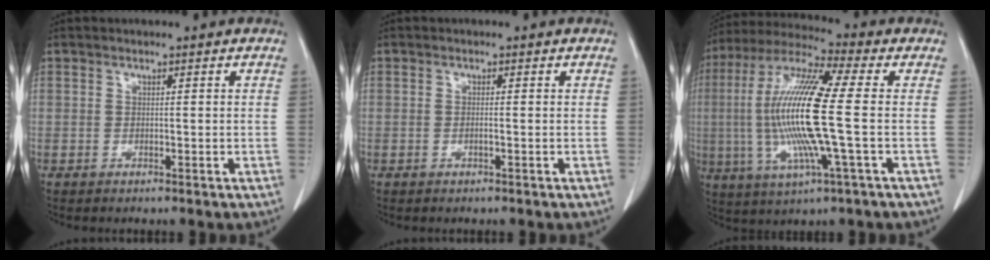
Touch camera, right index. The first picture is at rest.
{"total": 0.6, "force": [-0.2, 0.0, 0.6], "torque": [-0.013, 0.002, 0.000]}
{"total": 17.4, "force": [-1.0, 0.6, 17.4], "torque": [-0.363, -0.002, -0.028]}